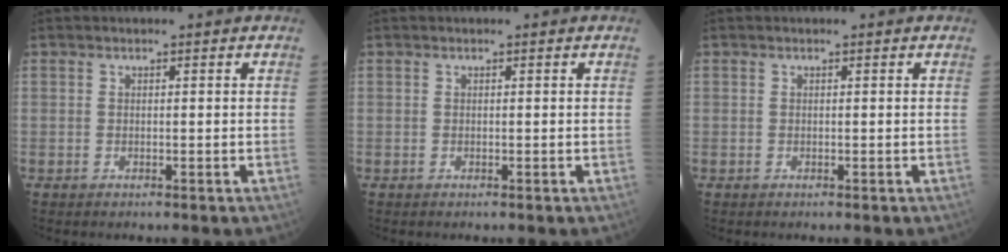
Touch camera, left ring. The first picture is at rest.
{"total": 0.0}
{"total": 0.0}